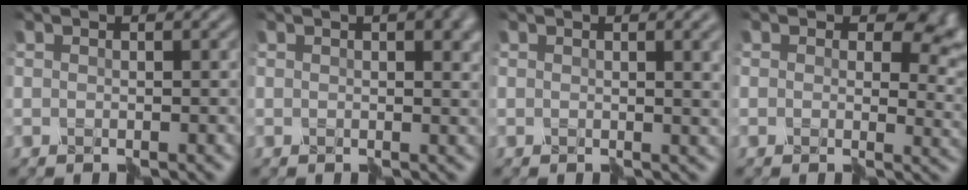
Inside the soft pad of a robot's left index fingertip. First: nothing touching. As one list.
[{"total": 5.4, "force": [1.7, 2.7, 4.3], "torque": [-0.031, 0.008, 0.023]}, {"total": 5.3, "force": [1.6, 2.4, 4.5], "torque": [-0.033, 0.005, 0.024]}, {"total": 6.1, "force": [1.6, 4.4, 3.9], "torque": [-0.044, -0.009, 0.022]}]